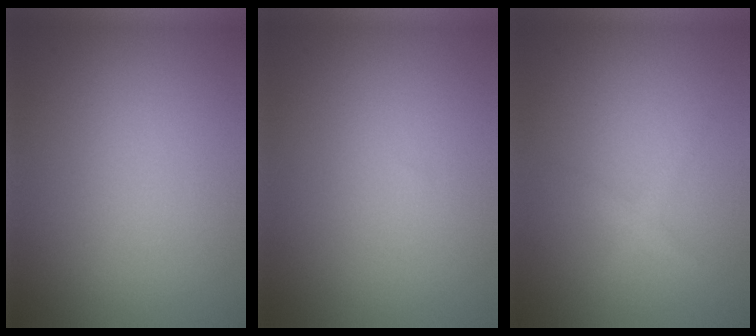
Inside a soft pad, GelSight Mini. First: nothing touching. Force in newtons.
{"total": 0.0}
{"total": 1.1, "press": 1.1, "slide": 0.0}